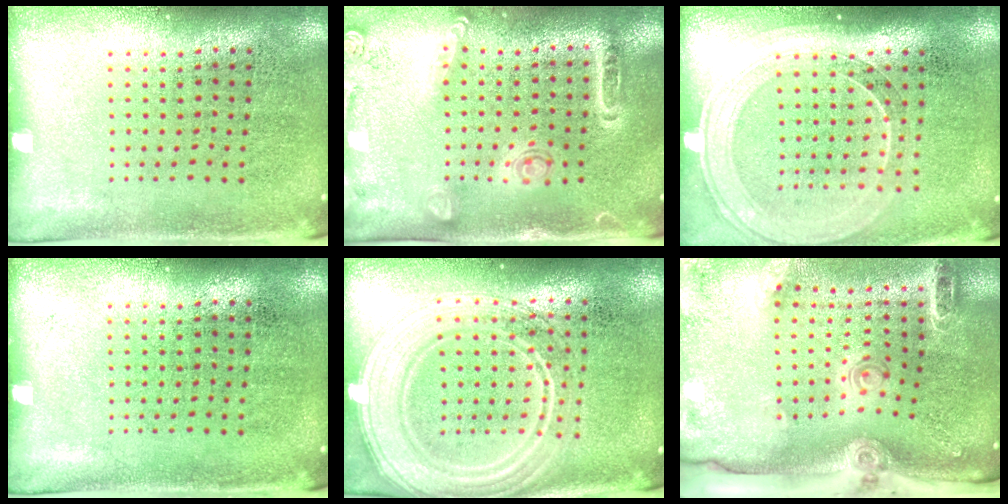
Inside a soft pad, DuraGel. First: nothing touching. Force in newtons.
{"total": 1.7, "press": 1.5, "slide": 0.8}
{"total": 1.8, "press": 1.6, "slide": 0.8}
{"total": 0.0}
{"total": 3.7, "press": 3.7, "slide": 0.5}
{"total": 2.8, "press": 2.1, "slide": 1.9}